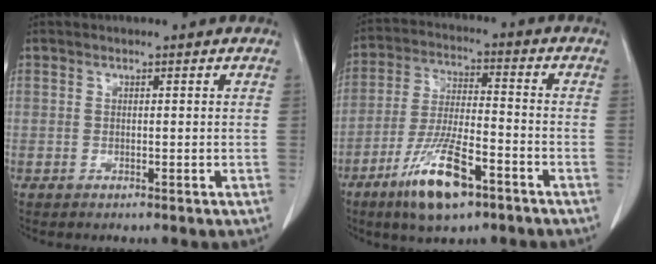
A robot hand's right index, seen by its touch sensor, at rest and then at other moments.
{"total": 11.9, "force": [-6.8, 2.7, 9.4], "torque": [-0.181, -0.016, -0.119]}